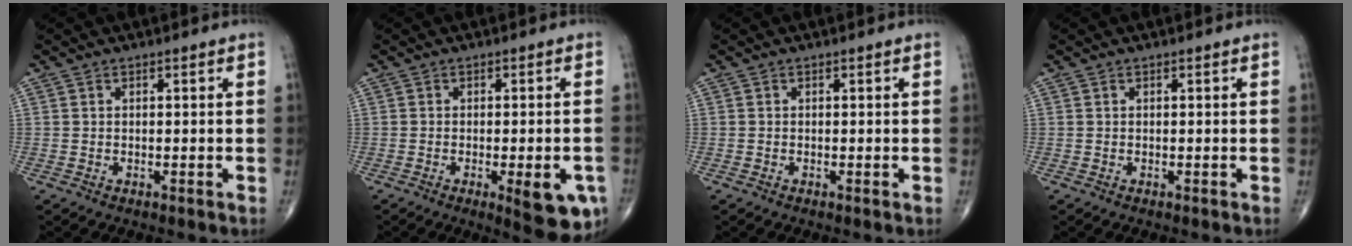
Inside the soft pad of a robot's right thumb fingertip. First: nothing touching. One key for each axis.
{"total": 9.3, "fx": -3.4, "fy": 2.9, "fz": 8.1, "tx": -0.084, "ty": -0.001, "tz": -0.036}
{"total": 0.0}
{"total": 0.0}